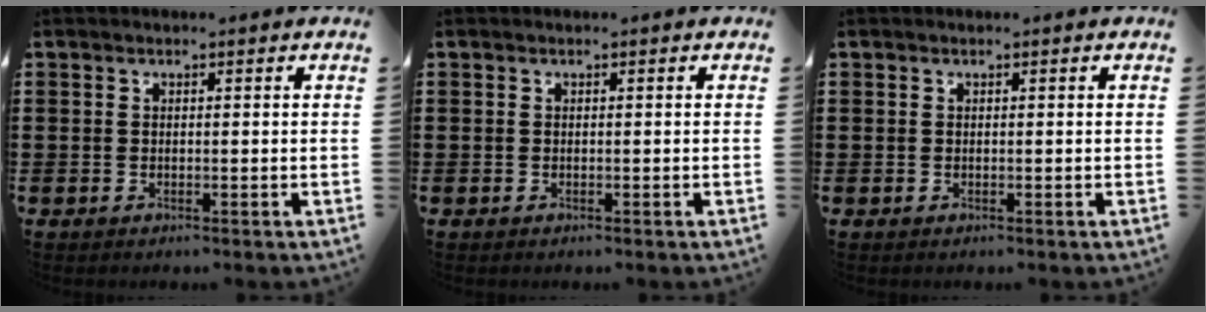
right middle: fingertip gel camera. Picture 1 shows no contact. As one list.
[{"total": 0.0}, {"total": 0.0}]